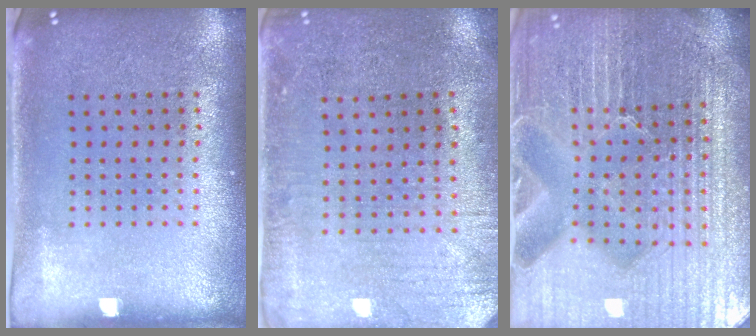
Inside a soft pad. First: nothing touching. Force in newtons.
{"total": 0.5, "press": 0.3, "slide": 0.5}
{"total": 6.5, "press": 5.8, "slide": 3.1}